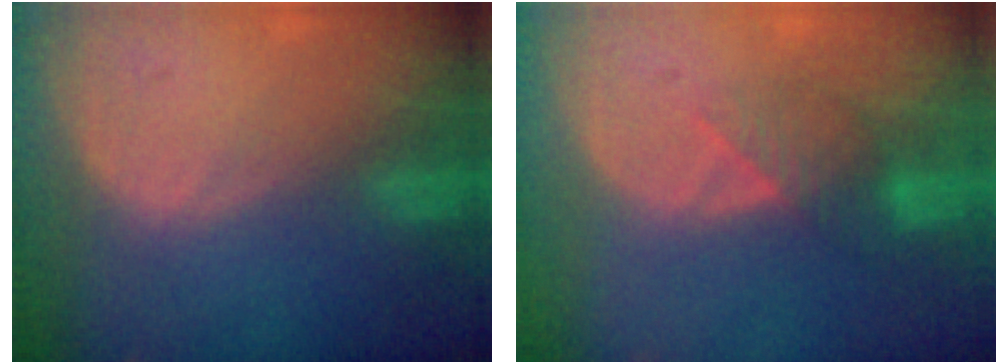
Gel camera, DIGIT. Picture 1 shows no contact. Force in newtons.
{"total": 3.9, "press": 3.7, "slide": 1.4}